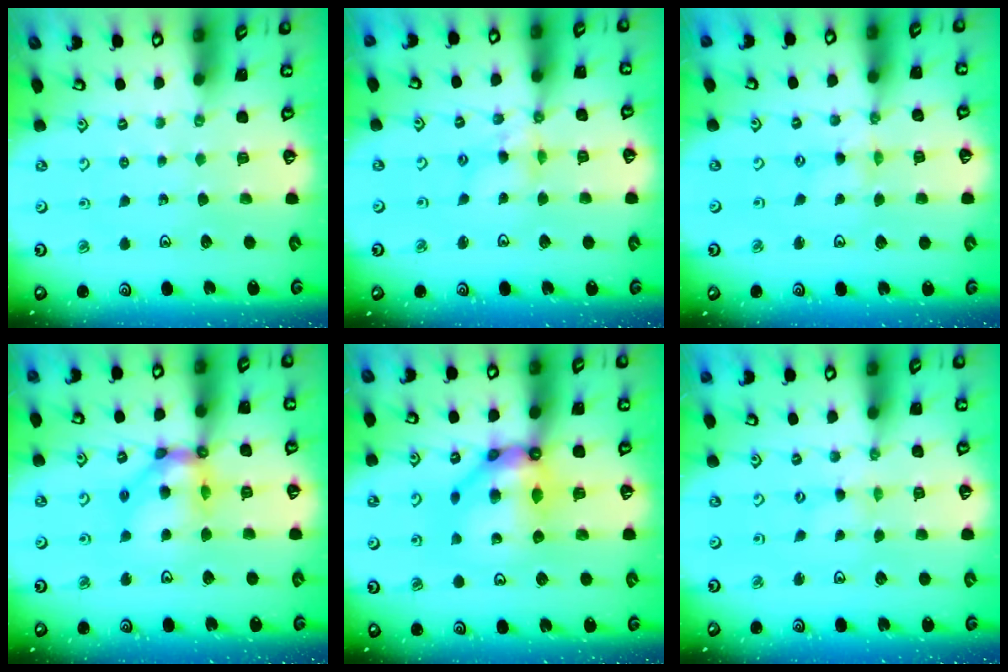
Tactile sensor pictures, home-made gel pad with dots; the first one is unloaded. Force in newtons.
{"total": 6.5, "press": 6.5, "slide": 0.5}
{"total": 0.0}
{"total": 12.2, "press": 12.1, "slide": 1.4}
{"total": 12.3, "press": 12.3, "slide": 1.2}
{"total": 0.0}